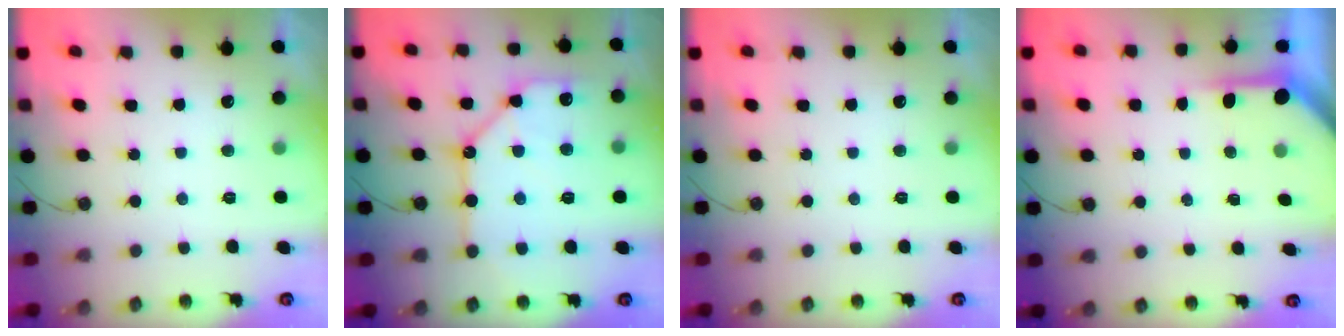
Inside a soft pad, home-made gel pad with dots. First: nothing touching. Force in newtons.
{"total": 13.4, "press": 13.4, "slide": 1.6}
{"total": 0.0}
{"total": 4.6, "press": 4.5, "slide": 0.4}